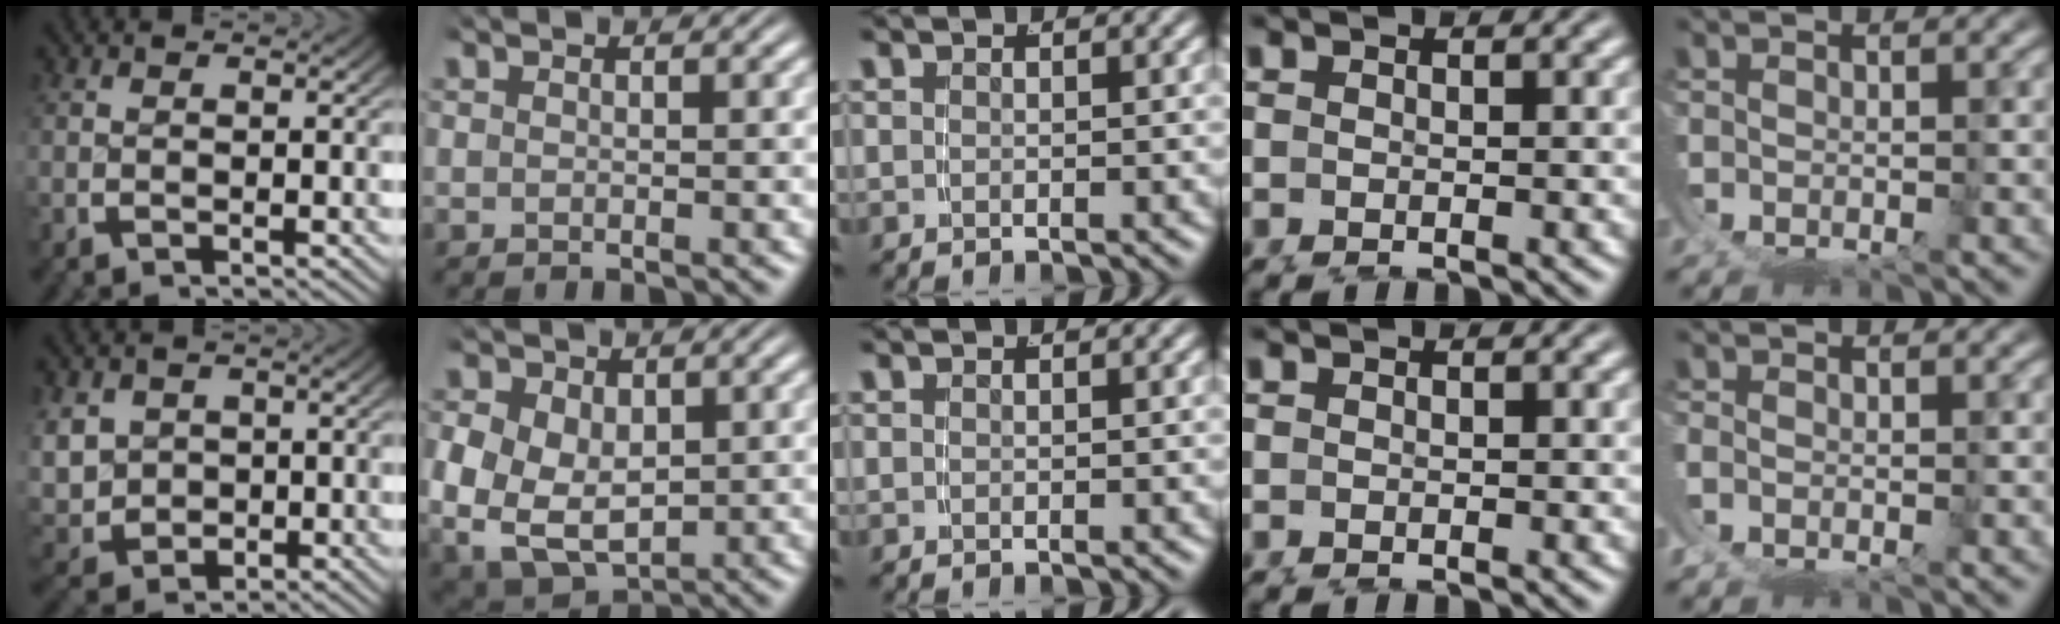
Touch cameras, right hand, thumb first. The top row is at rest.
{"thumb": {"total": 7.1, "force": [-0.4, 6.1, 3.7], "torque": [-0.103, -0.042, 0.013]}, "index": {"total": 11.3, "force": [-1.9, 9.7, 5.4], "torque": [-0.141, -0.057, -0.015]}, "little": {"total": 1.2, "force": [-0.4, 0.8, 0.8], "torque": [-0.018, -0.005, -0.007]}}